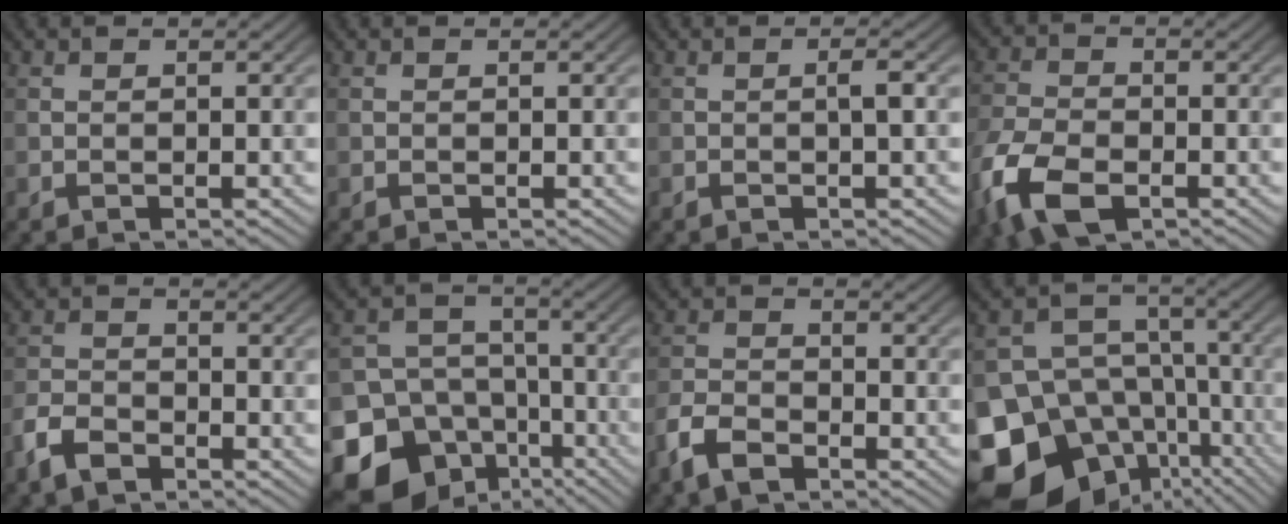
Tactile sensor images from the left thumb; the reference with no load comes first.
{"total": 0.0}
{"total": 1.2, "force": [-0.1, -0.1, 1.2], "torque": [-0.023, 0.005, -0.004]}
{"total": 10.0, "force": [-5.0, 5.3, 6.8], "torque": [-0.172, -0.023, -0.104]}
{"total": 4.1, "force": [-2.8, 2.1, 2.2], "torque": [-0.047, -0.004, -0.066]}
{"total": 15.7, "force": [-8.3, 12.5, 4.4], "torque": [-0.123, -0.051, -0.132]}
{"total": 4.6, "force": [-3.1, 2.2, 2.6], "torque": [-0.059, -0.005, -0.073]}
{"total": 21.9, "force": [-12.0, 16.7, 7.5], "torque": [-0.157, -0.056, -0.175]}